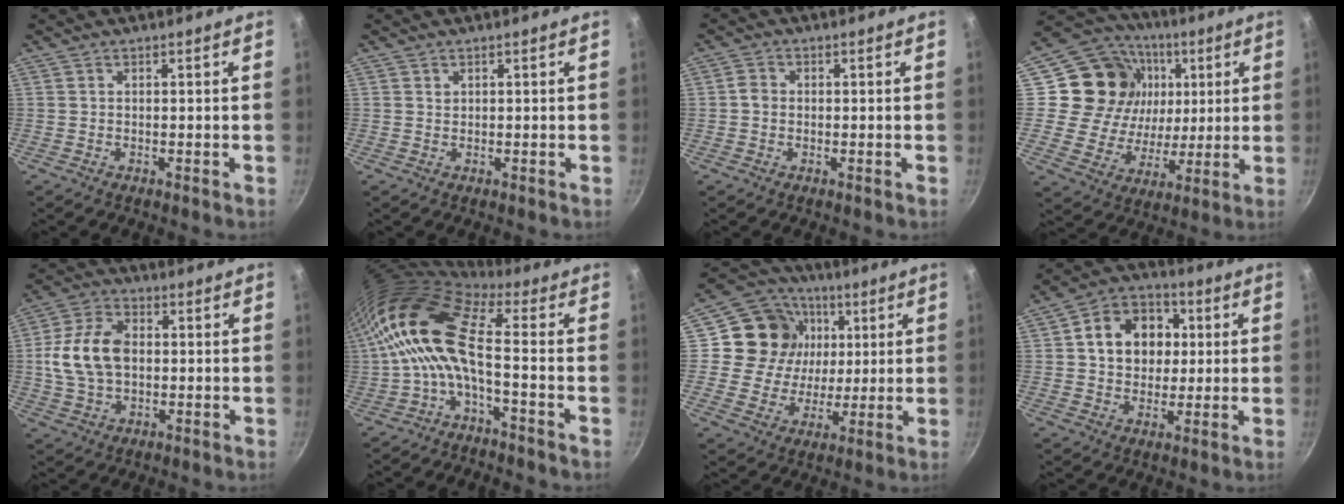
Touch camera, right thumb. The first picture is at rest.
{"total": 0.6, "force": [0.4, 0.5, 0.2], "torque": [-0.001, 0.000, 0.006]}
{"total": 2.2, "force": [-0.2, 1.9, 1.1], "torque": [-0.015, 0.009, -0.007]}
{"total": 19.8, "force": [4.7, 17.0, 9.1], "torque": [-0.145, 0.003, 0.082]}
{"total": 12.6, "force": [0.5, 8.6, 9.2], "torque": [-0.163, 0.018, 0.002]}
{"total": 14.8, "force": [-0.8, 5.8, 13.6], "torque": [-0.284, 0.029, -0.028]}
{"total": 16.7, "force": [3.7, 14.9, 6.6], "torque": [-0.095, 0.006, 0.057]}
{"total": 13.6, "force": [2.4, 10.9, 7.7], "torque": [-0.089, 0.017, 0.027]}